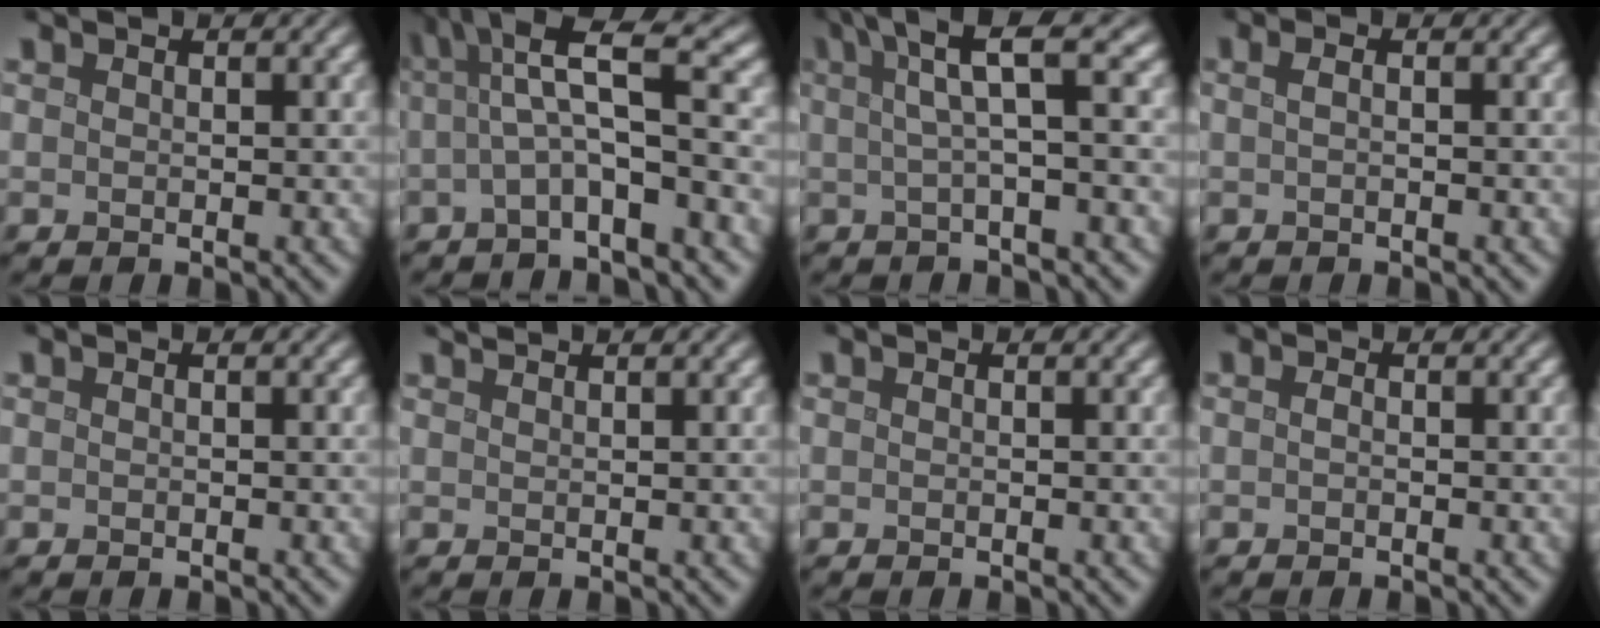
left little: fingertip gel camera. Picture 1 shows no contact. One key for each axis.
{"total": 6.0, "fx": 0.2, "fy": 1.1, "fz": 5.9, "tx": -0.095, "ty": 0.015, "tz": -0.008}
{"total": 5.3, "fx": 1.9, "fy": 0.9, "fz": 4.9, "tx": -0.075, "ty": 0.020, "tz": 0.030}
{"total": 1.7, "fx": 0.3, "fy": 0.7, "fz": 1.5, "tx": -0.019, "ty": -0.002, "tz": -0.011}
{"total": 0.0}
{"total": 1.0, "fx": 0.9, "fy": 0.2, "fz": 0.4, "tx": -0.002, "ty": 0.001, "tz": 0.011}
{"total": 0.0}
{"total": 0.6, "fx": -0.2, "fy": 0.3, "fz": 0.5, "tx": -0.012, "ty": 0.000, "tz": -0.004}